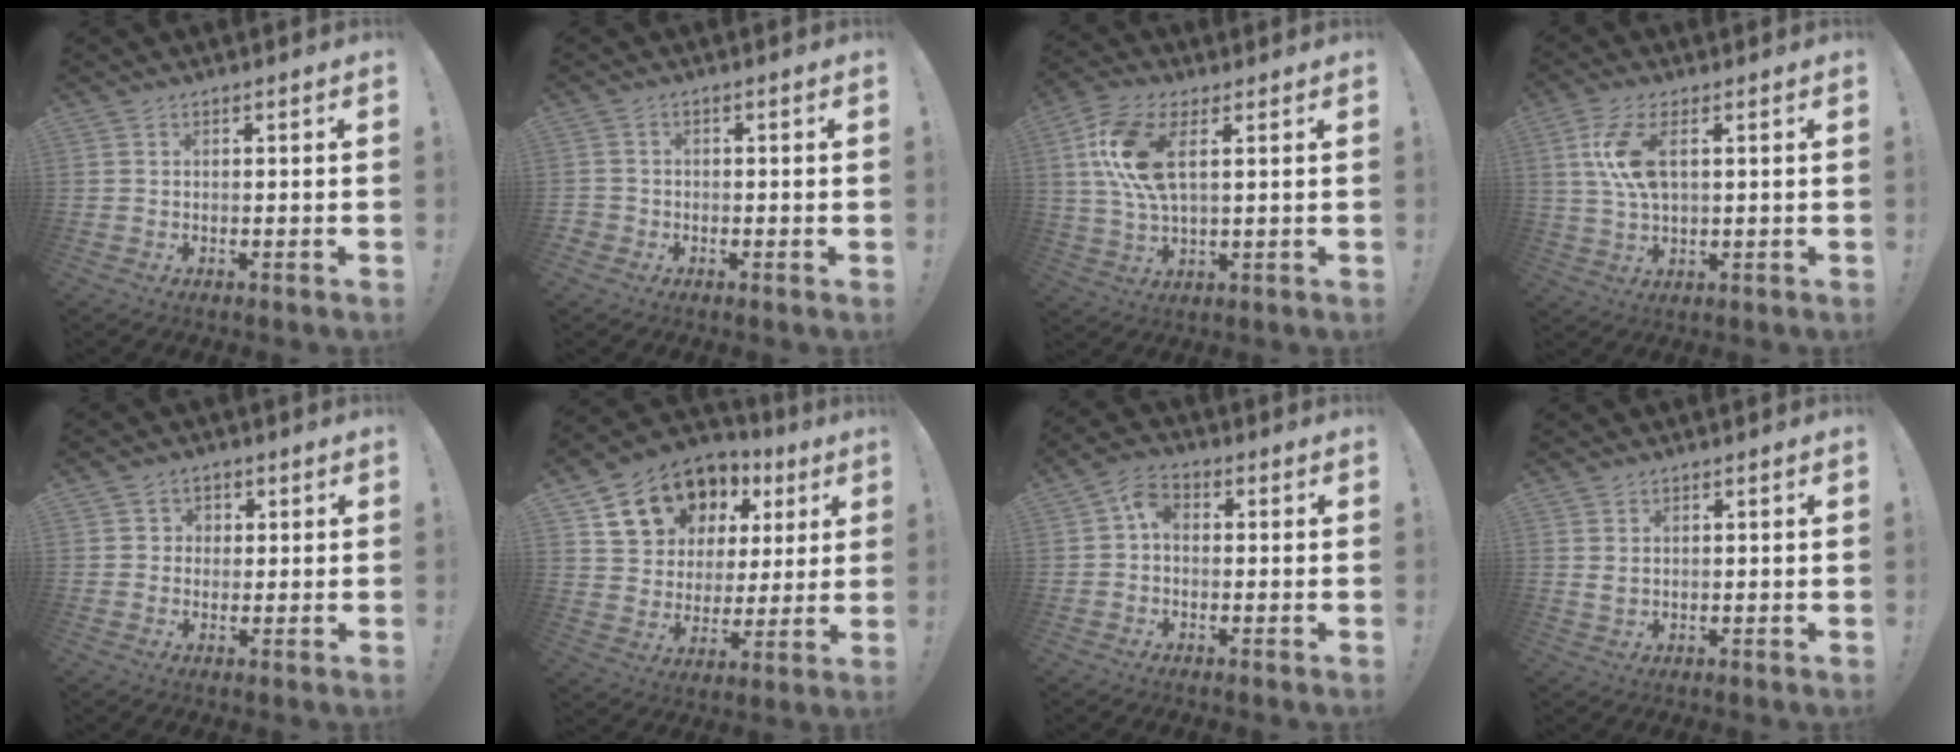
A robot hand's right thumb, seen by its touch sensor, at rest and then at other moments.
{"total": 1.7, "force": [-0.9, 1.3, 0.7], "torque": [-0.010, 0.005, -0.015]}
{"total": 12.8, "force": [3.7, 5.6, 10.9], "torque": [-0.233, -0.009, 0.067]}
{"total": 9.8, "force": [2.2, 4.3, 8.6], "torque": [-0.170, -0.006, 0.040]}
{"total": 3.1, "force": [0.7, 3.0, 0.5], "torque": [0.006, -0.003, 0.008]}
{"total": 16.3, "force": [9.5, 11.5, 6.5], "torque": [-0.100, -0.054, 0.192]}
{"total": 5.5, "force": [0.1, 3.8, 4.0], "torque": [-0.069, 0.007, 0.002]}
{"total": 2.1, "force": [1.1, 1.3, 1.2], "torque": [-0.016, 0.000, 0.018]}